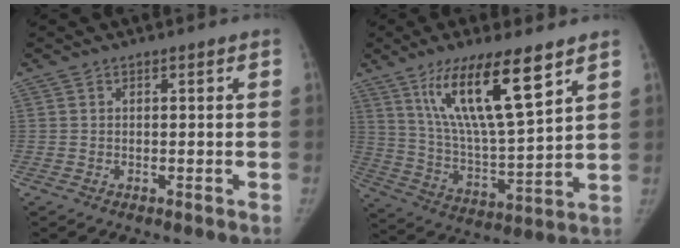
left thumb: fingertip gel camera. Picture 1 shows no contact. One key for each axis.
{"total": 18.1, "fx": 10.1, "fy": 3.8, "fz": 14.5, "tx": -0.252, "ty": -0.049, "tz": 0.192}